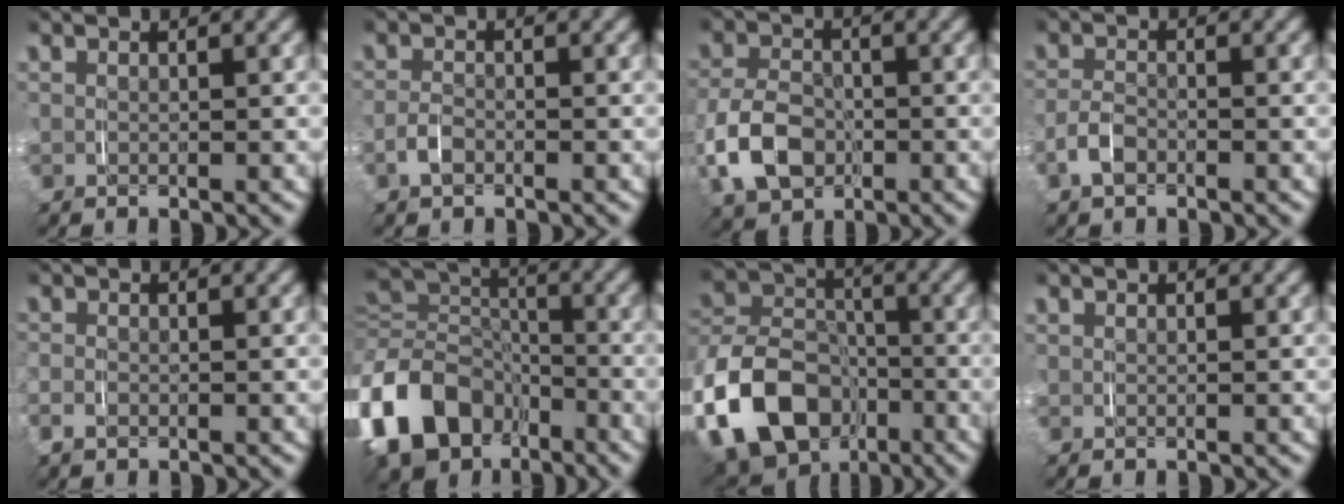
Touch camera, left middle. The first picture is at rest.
{"total": 1.4, "force": [-0.8, 0.8, 0.8], "torque": [-0.025, -0.001, -0.016]}
{"total": 6.4, "force": [-1.5, 4.8, 4.0], "torque": [-0.094, -0.009, -0.023]}
{"total": 2.0, "force": [-1.0, 1.2, 1.2], "torque": [-0.034, 0.001, -0.022]}
{"total": 1.4, "force": [-0.7, 1.0, 0.7], "torque": [-0.022, -0.006, -0.012]}
{"total": 12.1, "force": [-4.3, 9.9, 5.6], "torque": [-0.126, -0.033, -0.071]}
{"total": 16.8, "force": [-6.7, 13.9, 6.6], "torque": [-0.166, -0.050, -0.116]}
{"total": 0.0}